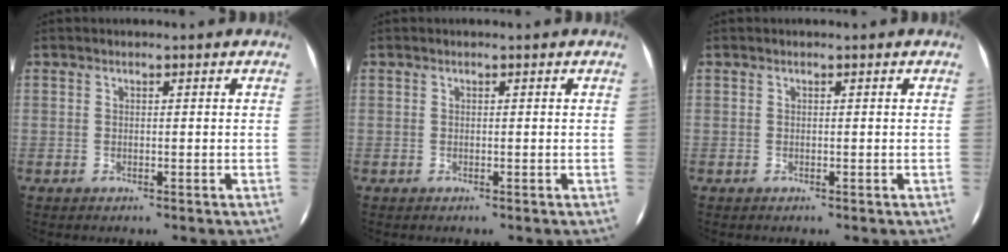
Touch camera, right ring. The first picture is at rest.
{"total": 0.0}
{"total": 0.0}